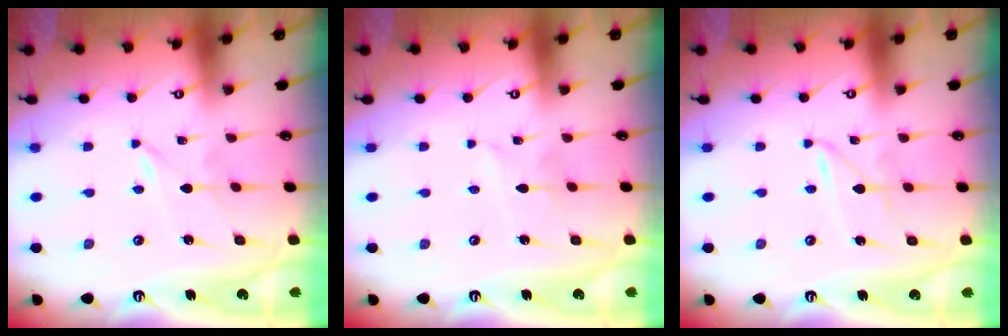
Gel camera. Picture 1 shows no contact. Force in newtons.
{"total": 2.8, "press": 2.8, "slide": 0.3}
{"total": 1.6, "press": 1.6, "slide": 0.1}